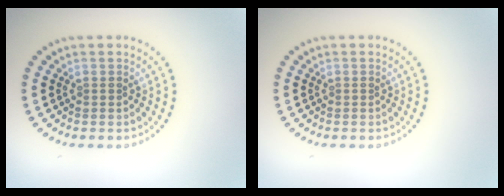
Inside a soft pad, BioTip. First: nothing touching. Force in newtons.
{"total": 0.0}